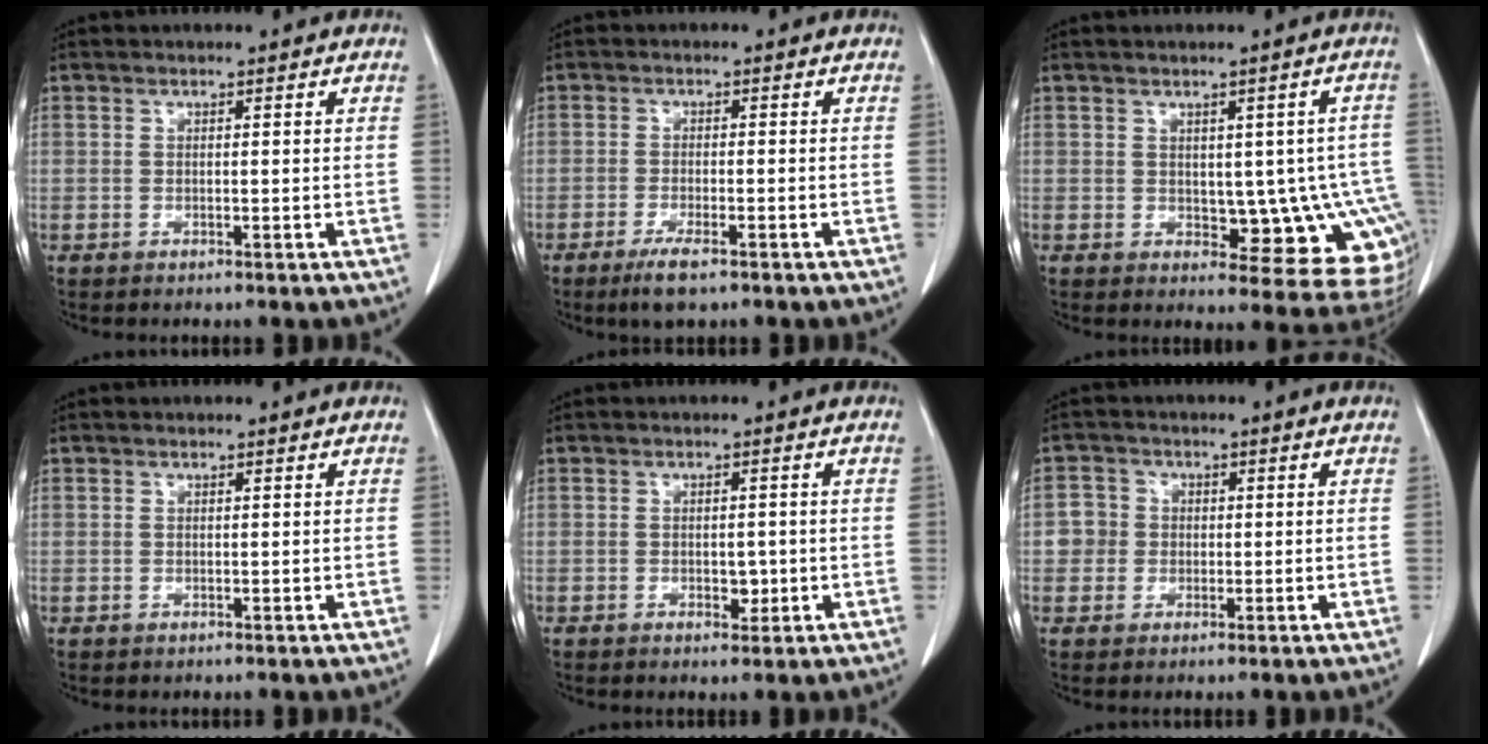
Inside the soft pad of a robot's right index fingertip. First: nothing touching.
{"total": 4.3, "force": [-2.8, 0.8, 3.1], "torque": [-0.058, -0.007, -0.047]}
{"total": 11.1, "force": [-1.4, 4.8, 9.9], "torque": [-0.086, 0.014, -0.004]}
{"total": 0.5, "force": [0.2, 0.5, -0.1], "torque": [0.009, 0.003, 0.000]}
{"total": 2.3, "force": [-0.5, 1.3, 1.8], "torque": [-0.024, 0.000, -0.003]}
{"total": 3.6, "force": [0.0, 3.6, 0.4], "torque": [0.001, 0.013, -0.002]}